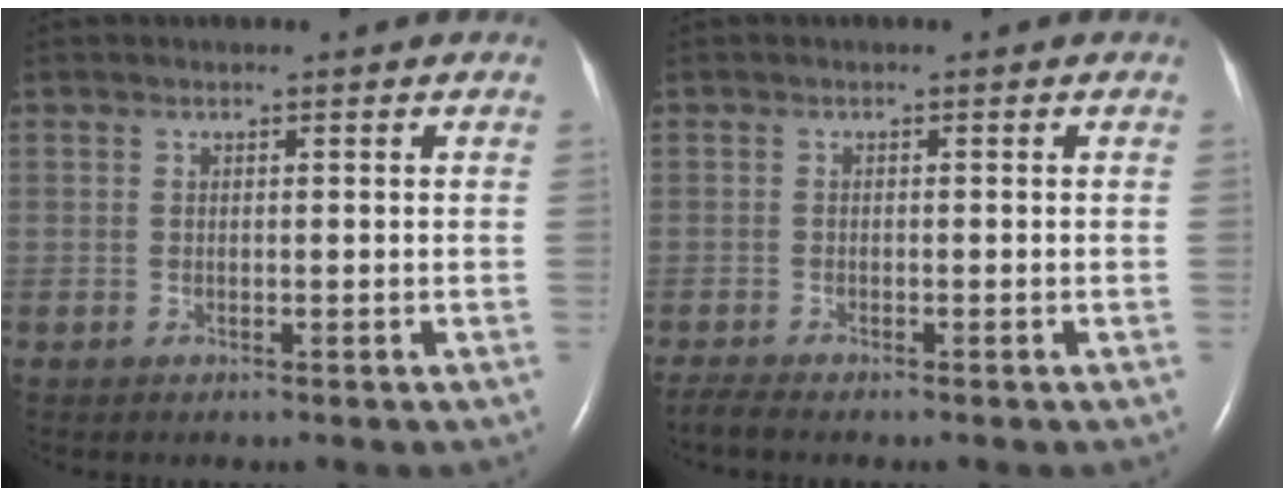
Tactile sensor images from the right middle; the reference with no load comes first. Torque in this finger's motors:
{"motor_torque": [0.19, -0.17, 0.01, 0.01]}